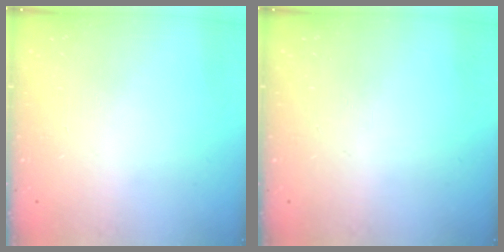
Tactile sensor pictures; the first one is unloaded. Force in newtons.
{"total": 0.0}